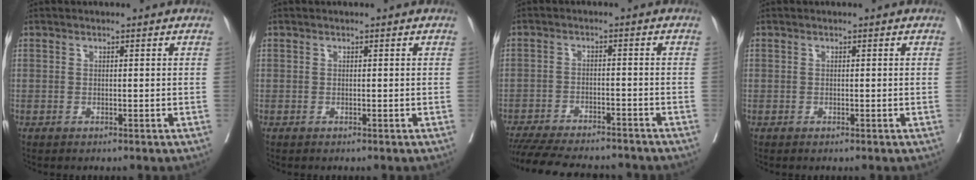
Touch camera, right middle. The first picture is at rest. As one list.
[{"total": 0.0}, {"total": 16.0, "force": [-14.3, 3.3, 6.2], "torque": [-0.134, -0.015, -0.204]}, {"total": 0.0}]